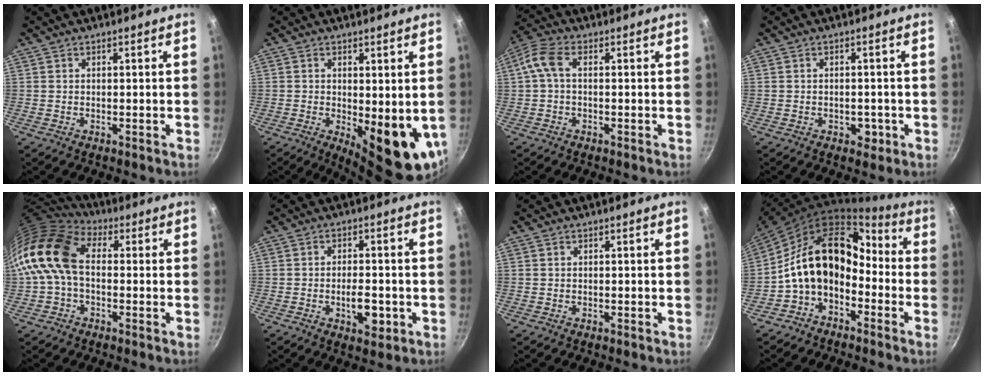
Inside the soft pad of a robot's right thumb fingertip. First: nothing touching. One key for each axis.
{"total": 11.6, "fx": -1.4, "fy": 4.5, "fz": 10.6, "tx": -0.124, "ty": -0.020, "tz": -0.008}
{"total": 5.2, "fx": 0.3, "fy": 2.9, "fz": 4.3, "tx": -0.107, "ty": 0.022, "tz": -0.003}
{"total": 3.0, "fx": -1.0, "fy": 2.1, "fz": 1.9, "tx": -0.014, "ty": 0.005, "tz": -0.009}
{"total": 12.6, "fx": 0.1, "fy": 8.6, "fz": 9.2, "tx": -0.161, "ty": 0.028, "tz": -0.017}
{"total": 6.0, "fx": -1.6, "fy": 2.9, "fz": 5.0, "tx": -0.065, "ty": 0.005, "tz": -0.023}
{"total": 0.0}
{"total": 16.4, "fx": -3.9, "fy": 11.4, "fz": 11.1, "tx": -0.166, "ty": 0.081, "tz": -0.088}